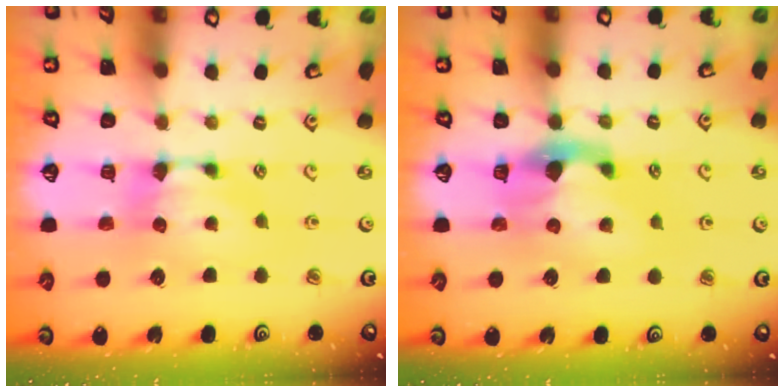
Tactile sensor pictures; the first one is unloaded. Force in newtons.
{"total": 2.8, "press": 2.5, "slide": 1.3}